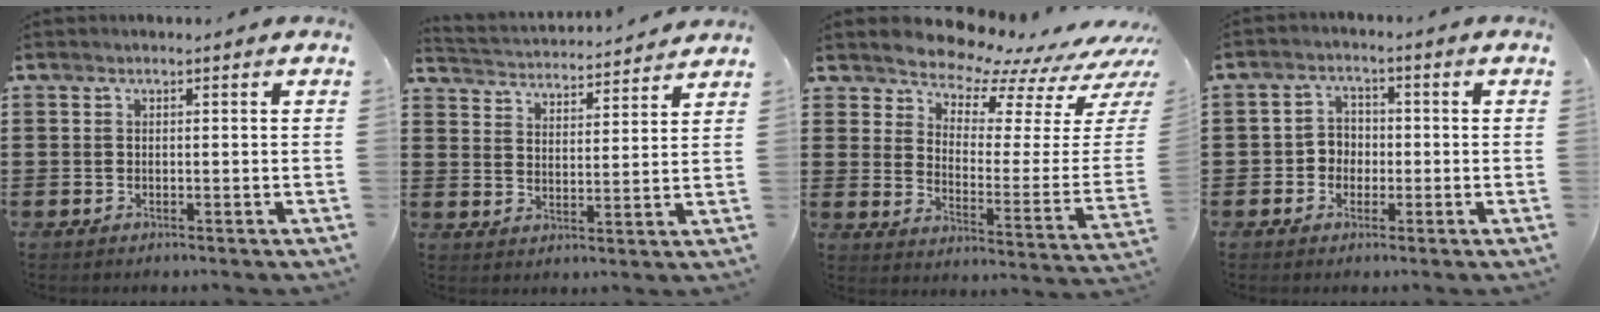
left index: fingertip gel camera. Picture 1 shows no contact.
{"total": 3.2, "force": [3.1, -0.1, -0.4], "torque": [-0.014, -0.029, 0.049]}
{"total": 6.3, "force": [6.2, 0.9, 0.8], "torque": [-0.038, -0.067, 0.104]}
{"total": 3.3, "force": [-1.0, 2.9, 1.2], "torque": [-0.034, 0.008, -0.024]}